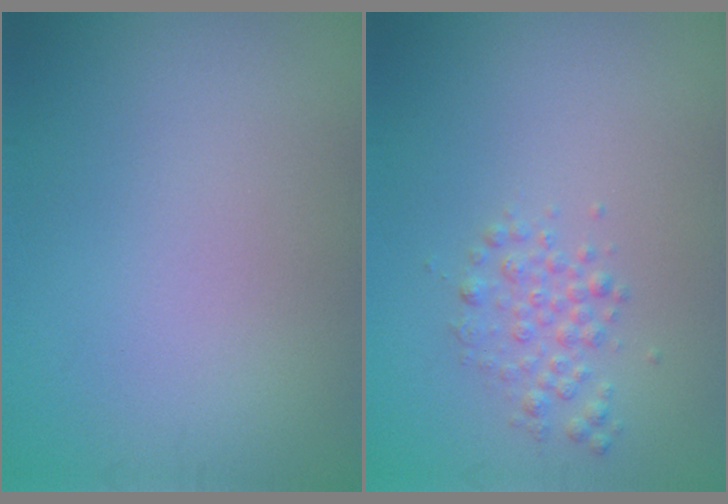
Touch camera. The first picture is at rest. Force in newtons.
{"total": 1.7, "press": 1.7, "slide": 0.0}